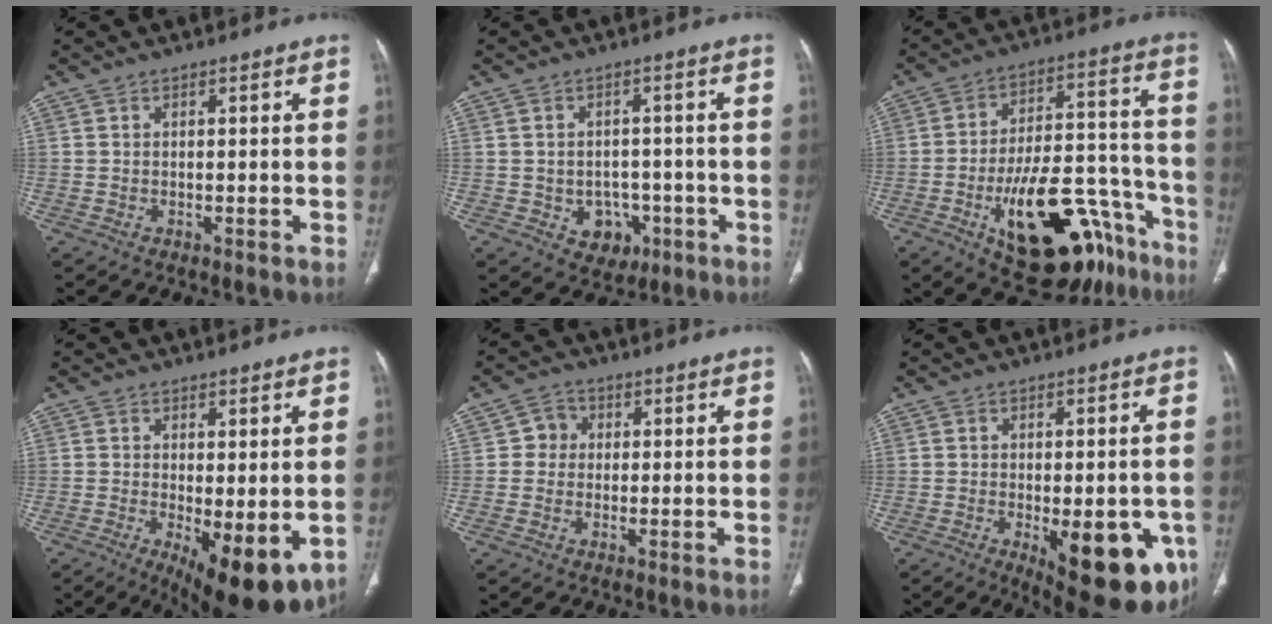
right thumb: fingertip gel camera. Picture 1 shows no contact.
{"total": 6.6, "force": [-2.3, 5.4, 3.0], "torque": [-0.013, 0.019, -0.020]}
{"total": 25.3, "force": [-12.9, 11.6, 18.3], "torque": [-0.222, 0.081, -0.183]}
{"total": 11.9, "force": [-3.2, 4.5, 10.6], "torque": [-0.153, -0.026, -0.035]}
{"total": 3.5, "force": [0.3, 3.3, 1.0], "torque": [0.008, 0.008, -0.002]}
{"total": 18.2, "force": [-6.2, 7.6, 15.3], "torque": [-0.142, -0.004, -0.062]}